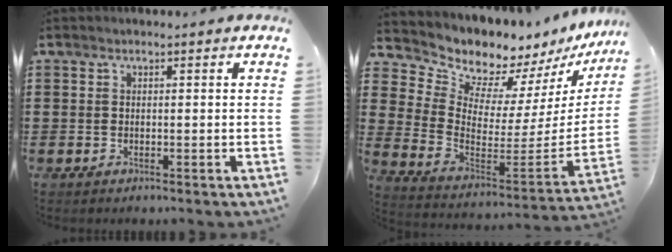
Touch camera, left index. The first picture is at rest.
{"total": 7.9, "force": [7.7, 1.8, -0.2], "torque": [-0.053, -0.076, 0.136]}